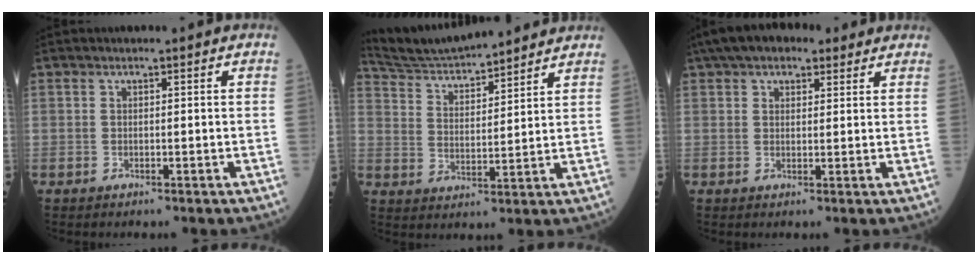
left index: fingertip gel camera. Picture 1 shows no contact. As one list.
[{"total": 14.6, "force": [13.7, 1.9, 4.7], "torque": [-0.091, 0.024, 0.232]}, {"total": 8.9, "force": [6.4, 4.0, 4.8], "torque": [-0.074, 0.045, 0.102]}]